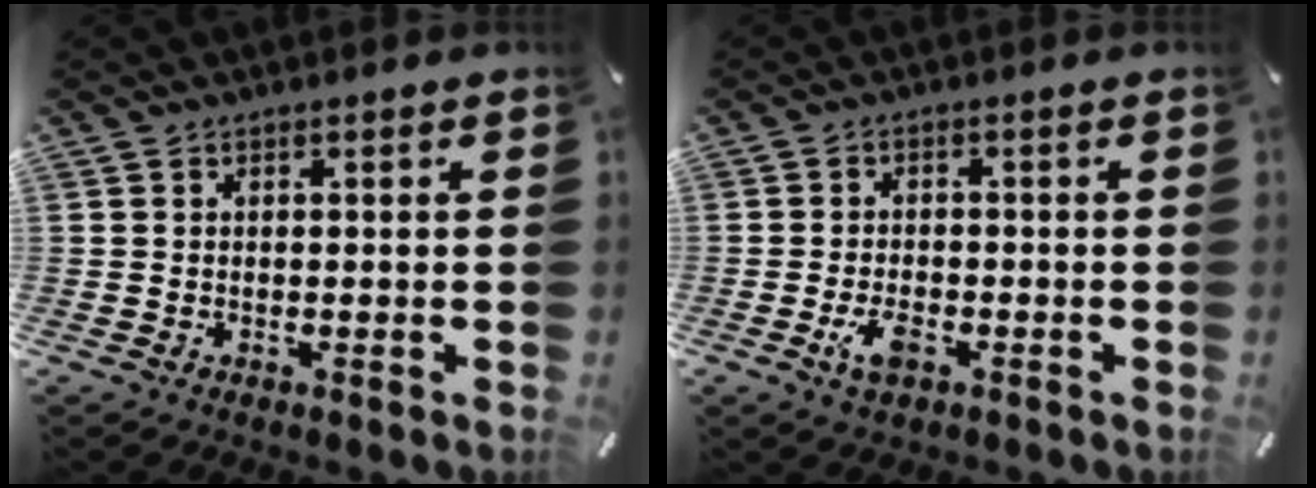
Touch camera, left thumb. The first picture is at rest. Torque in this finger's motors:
{"motor_torque": [0.05, 0.09, 0.05, -0.03, 0.02]}